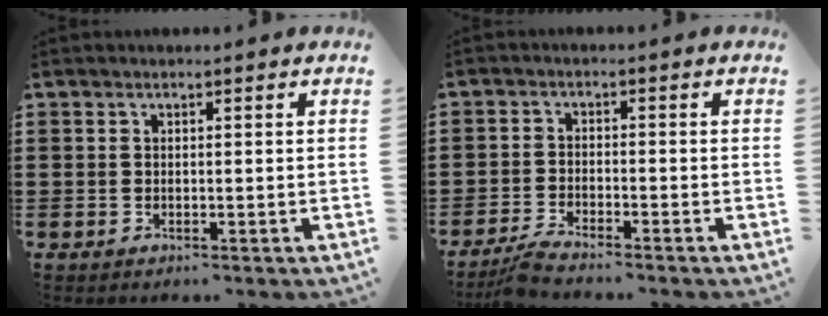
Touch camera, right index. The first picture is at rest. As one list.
[{"total": 2.8, "force": [-2.7, -0.3, 0.6], "torque": [-0.026, -0.003, -0.059]}]